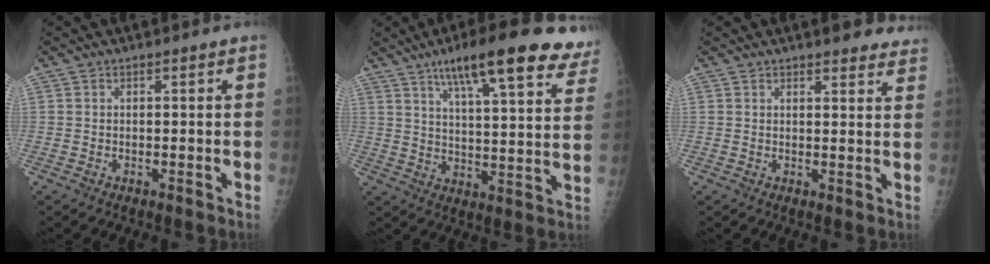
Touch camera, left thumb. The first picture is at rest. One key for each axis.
{"total": 21.9, "fx": 15.1, "fy": 4.9, "fz": 15.1, "tx": -0.186, "ty": -0.035, "tz": 0.206}
{"total": 8.3, "fx": 7.4, "fy": 2.2, "fz": 3.2, "tx": -0.003, "ty": -0.028, "tz": 0.071}